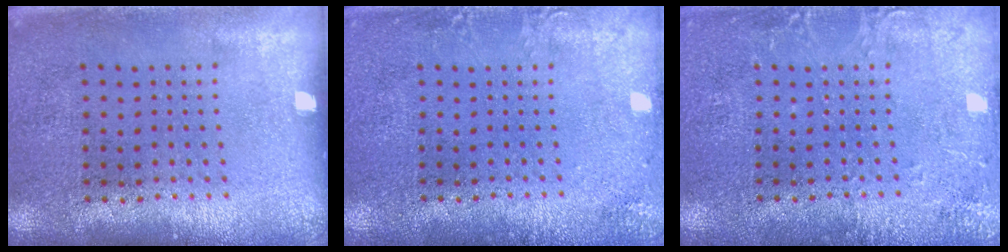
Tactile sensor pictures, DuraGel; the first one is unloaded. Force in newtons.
{"total": 1.6, "press": 1.6, "slide": 0.1}
{"total": 2.5, "press": 2.5, "slide": 0.3}